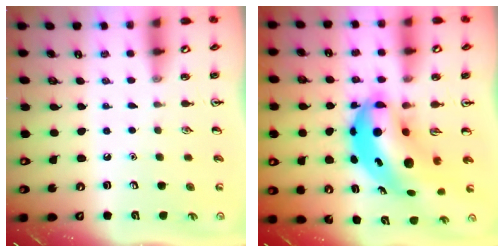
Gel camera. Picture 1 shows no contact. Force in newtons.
{"total": 12.1, "press": 11.7, "slide": 3.1}